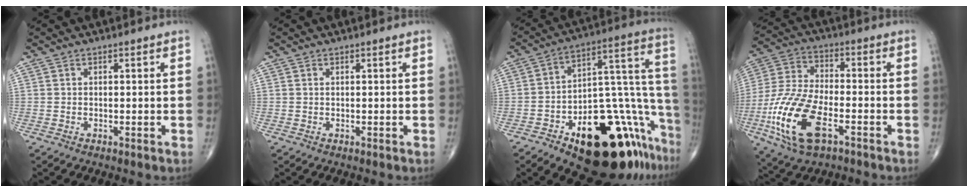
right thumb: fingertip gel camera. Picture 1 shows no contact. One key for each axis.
{"total": 0.0}
{"total": 29.6, "fx": -14.6, "fy": 12.6, "fz": 22.4, "tx": -0.212, "ty": 0.107, "tz": -0.207}
{"total": 17.9, "fx": -6.8, "fy": 8.3, "fz": 14.3, "tx": -0.308, "ty": 0.014, "tz": -0.126}